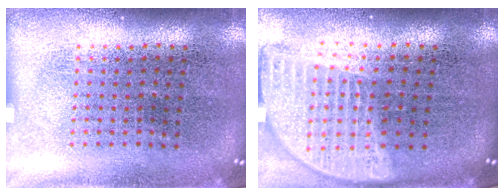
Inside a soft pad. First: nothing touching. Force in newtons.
{"total": 2.0, "press": 1.6, "slide": 1.1}